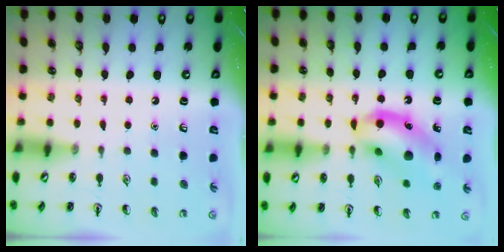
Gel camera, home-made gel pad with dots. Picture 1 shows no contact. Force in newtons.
{"total": 14.4, "press": 14.2, "slide": 2.2}